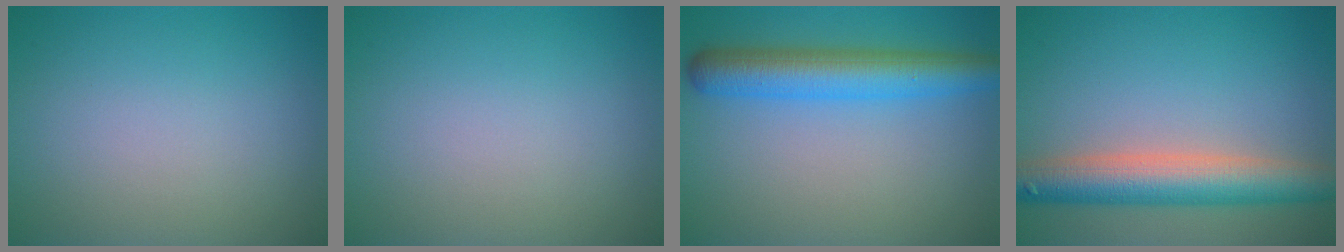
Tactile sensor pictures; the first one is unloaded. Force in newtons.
{"total": 0.0}
{"total": 5.9, "press": 5.9, "slide": 0.2}
{"total": 6.6, "press": 6.6, "slide": 0.4}